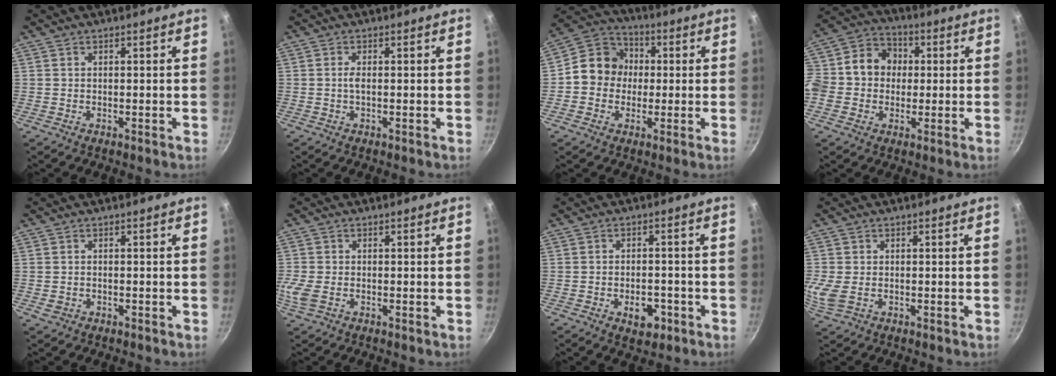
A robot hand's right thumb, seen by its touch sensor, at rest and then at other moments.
{"total": 1.2, "force": [-0.1, 0.3, 1.2], "torque": [-0.026, 0.001, -0.002]}
{"total": 10.5, "force": [-0.1, 9.5, 4.5], "torque": [-0.038, 0.023, -0.026]}
{"total": 15.0, "force": [0.4, 13.0, 7.3], "torque": [-0.114, 0.039, -0.013]}
{"total": 1.4, "force": [-0.3, 1.1, 0.7], "torque": [-0.012, 0.000, -0.005]}
{"total": 4.0, "force": [-0.8, 2.7, 2.9], "torque": [-0.066, -0.001, -0.018]}
{"total": 5.5, "force": [-2.2, 3.4, 3.7], "torque": [-0.035, 0.012, -0.028]}
{"total": 4.4, "force": [-0.2, 3.1, 3.2], "torque": [-0.066, -0.005, 0.001]}